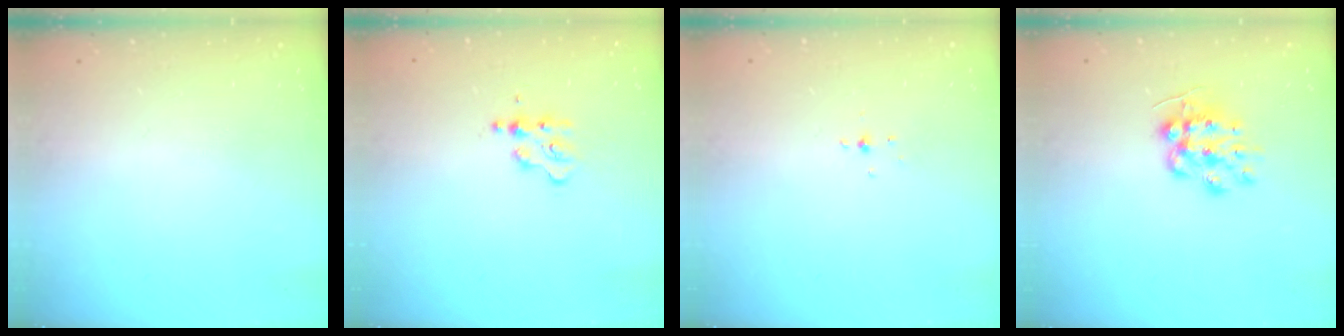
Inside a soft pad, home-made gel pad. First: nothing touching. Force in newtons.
{"total": 2.7, "press": 2.7, "slide": 0.3}
{"total": 3.2, "press": 3.1, "slide": 0.8}
{"total": 10.0, "press": 10.0, "slide": 0.4}